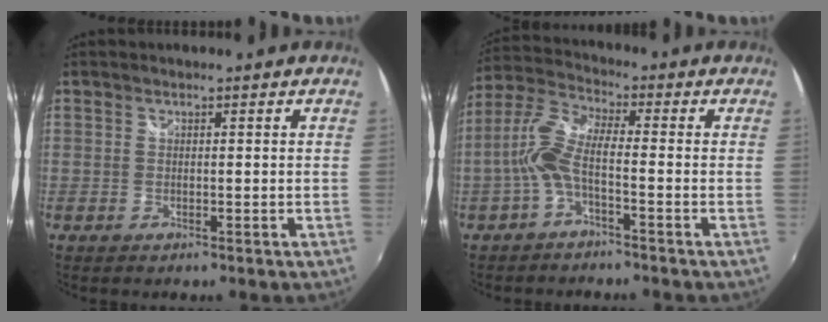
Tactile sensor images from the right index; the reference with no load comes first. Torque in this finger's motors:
{"motor_torque": [0.66, -0.52, 0.61, 0.18]}